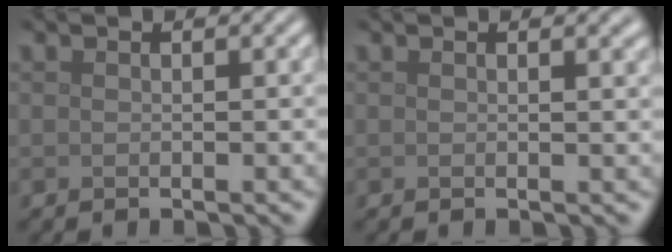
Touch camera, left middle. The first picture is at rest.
{"total": 1.2, "force": [0.9, 0.4, 0.8], "torque": [-0.001, 0.005, 0.011]}